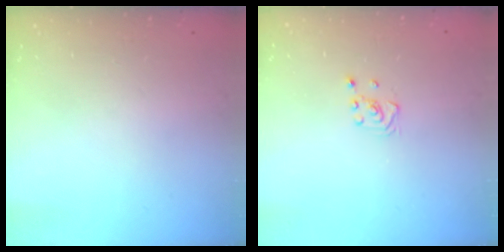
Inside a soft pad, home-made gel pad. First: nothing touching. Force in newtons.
{"total": 2.6, "press": 2.4, "slide": 1.0}